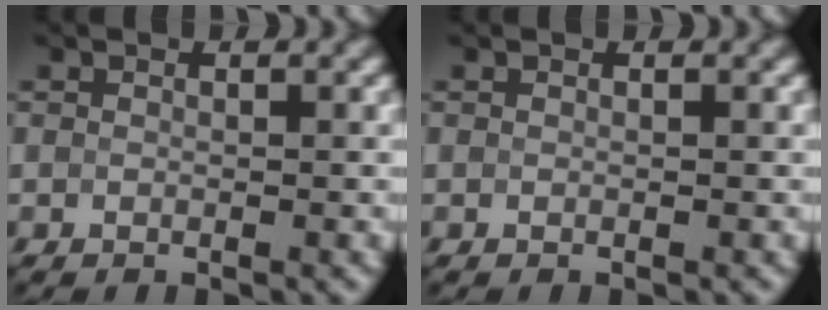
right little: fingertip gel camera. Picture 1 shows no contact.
{"total": 0.0}